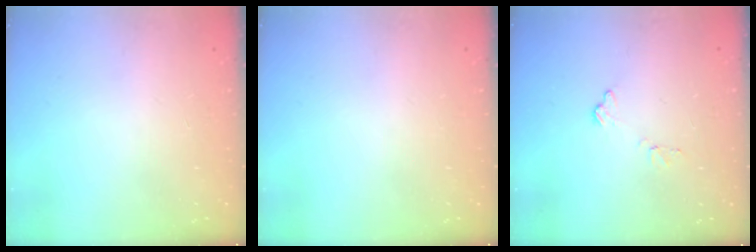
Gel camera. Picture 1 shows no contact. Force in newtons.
{"total": 0.0}
{"total": 6.9, "press": 6.9, "slide": 0.6}